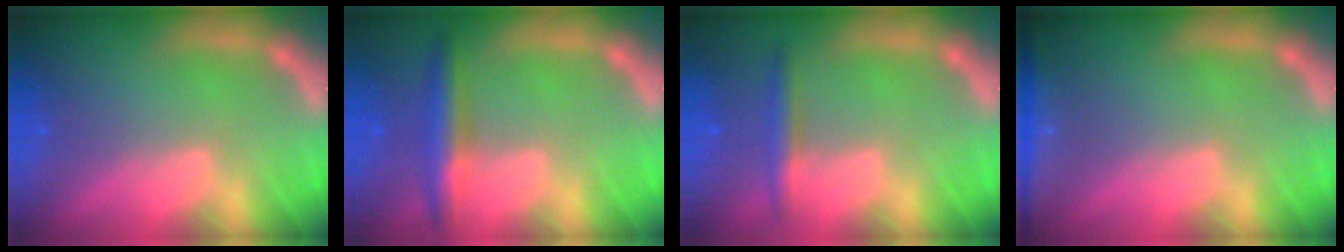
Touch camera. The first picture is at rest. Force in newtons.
{"total": 4.0}
{"total": 2.4}
{"total": 5.5}